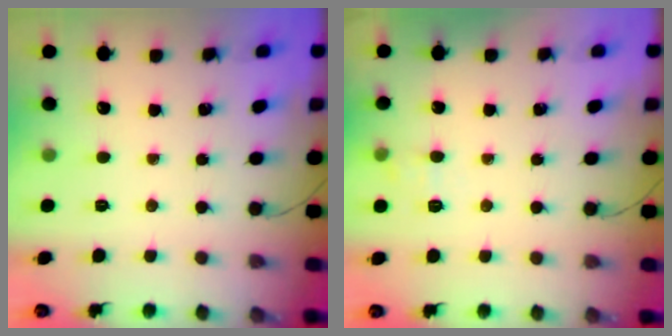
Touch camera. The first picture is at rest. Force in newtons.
{"total": 6.9, "press": 6.7, "slide": 1.7}